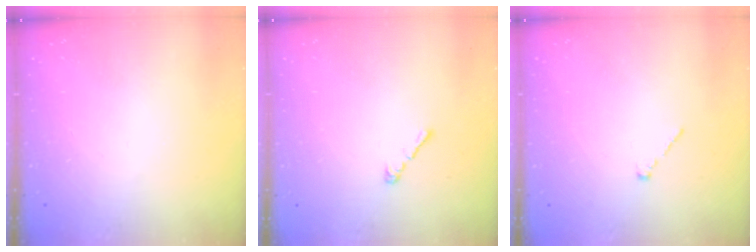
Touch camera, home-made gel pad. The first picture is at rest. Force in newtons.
{"total": 2.2, "press": 2.1, "slide": 0.6}
{"total": 1.0, "press": 0.8, "slide": 0.5}